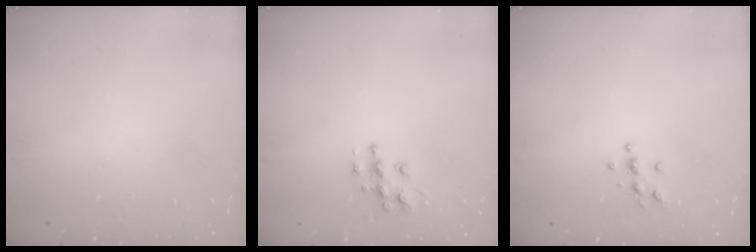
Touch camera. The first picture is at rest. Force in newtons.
{"total": 8.5, "press": 8.5, "slide": 0.5}
{"total": 4.5, "press": 4.4, "slide": 0.6}